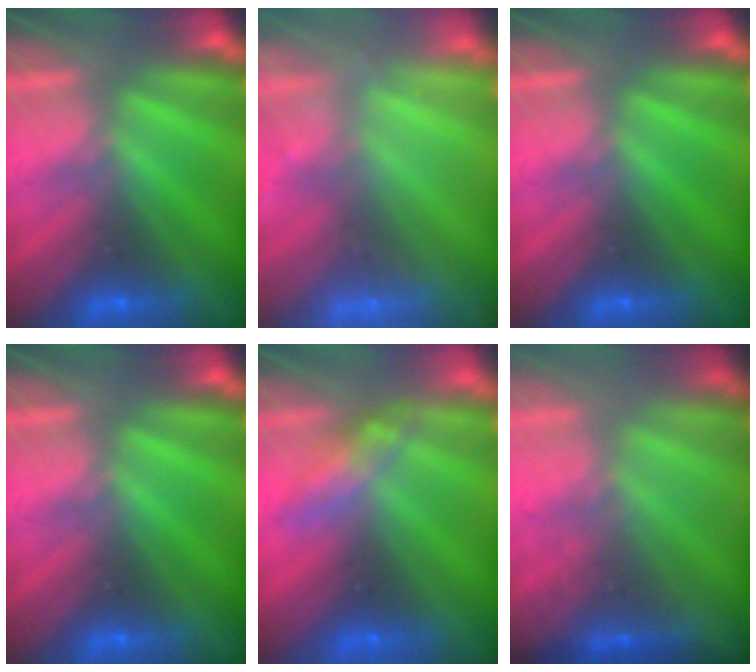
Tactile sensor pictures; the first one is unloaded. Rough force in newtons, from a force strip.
{"total": 2.5}
{"total": 0.0}
{"total": 0.0}
{"total": 2.6}
{"total": 1.8}